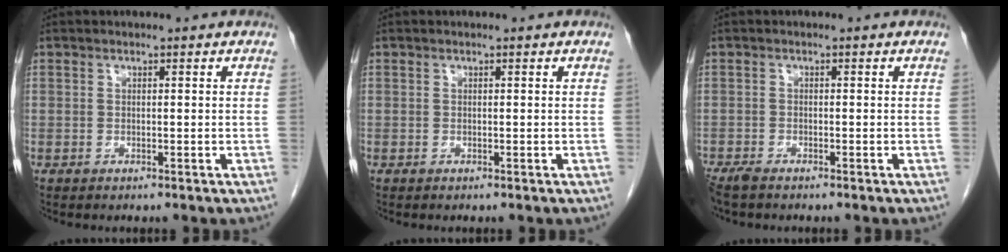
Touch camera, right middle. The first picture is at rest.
{"total": 0.0}
{"total": 2.5, "force": [-2.1, 0.5, 1.2], "torque": [-0.027, -0.007, -0.038]}